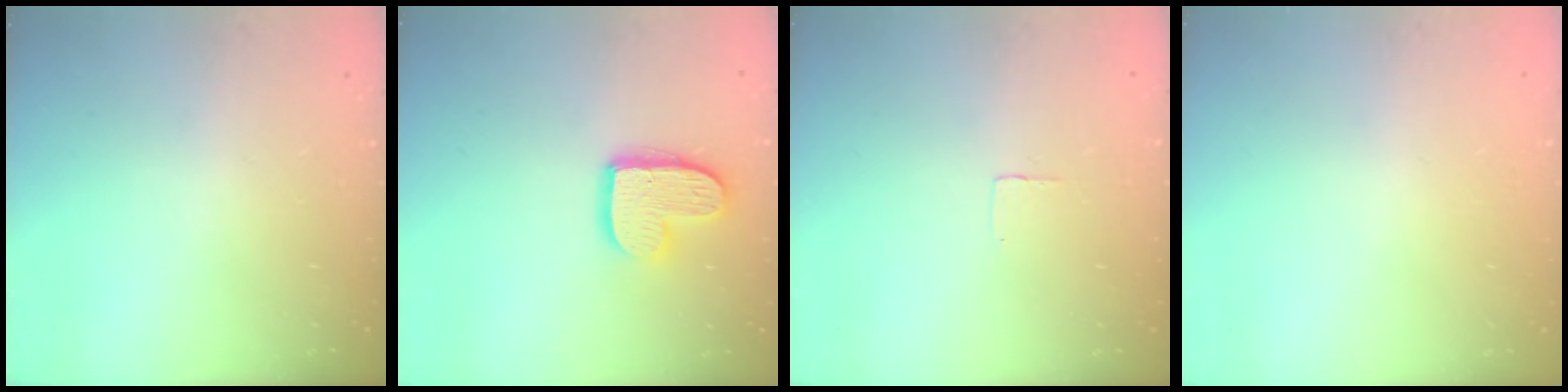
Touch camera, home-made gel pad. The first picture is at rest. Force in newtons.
{"total": 13.0, "press": 13.0, "slide": 0.8}
{"total": 2.5, "press": 2.5, "slide": 0.1}
{"total": 0.0}